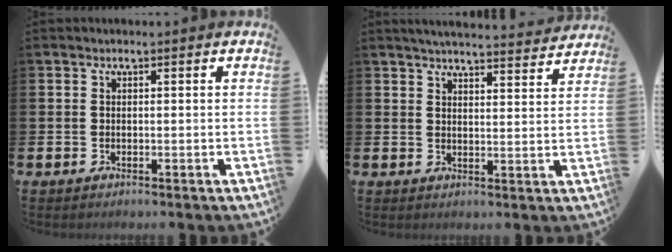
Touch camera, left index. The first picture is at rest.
{"total": 4.6, "force": [4.6, 0.1, 0.7], "torque": [-0.021, -0.030, 0.080]}